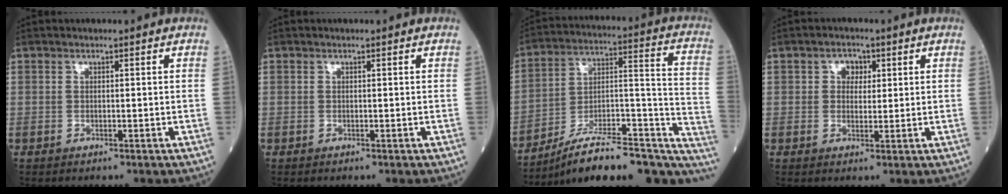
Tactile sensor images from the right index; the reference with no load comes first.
{"total": 0.0}
{"total": 24.2, "force": [-19.1, 6.5, 13.4], "torque": [-0.129, 0.051, -0.279]}
{"total": 2.9, "force": [1.0, 2.1, 1.6], "torque": [-0.022, 0.007, 0.014]}